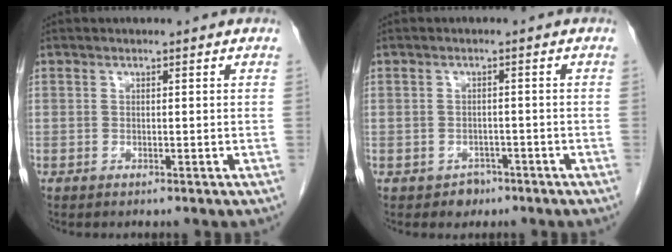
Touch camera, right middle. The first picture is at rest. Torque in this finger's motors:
{"motor_torque": [-0.15, -0.03, -0.02, 0.00]}